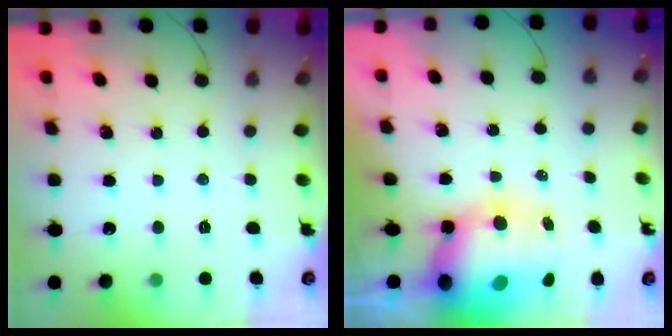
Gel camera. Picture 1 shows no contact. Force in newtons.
{"total": 13.6, "press": 13.2, "slide": 3.2}